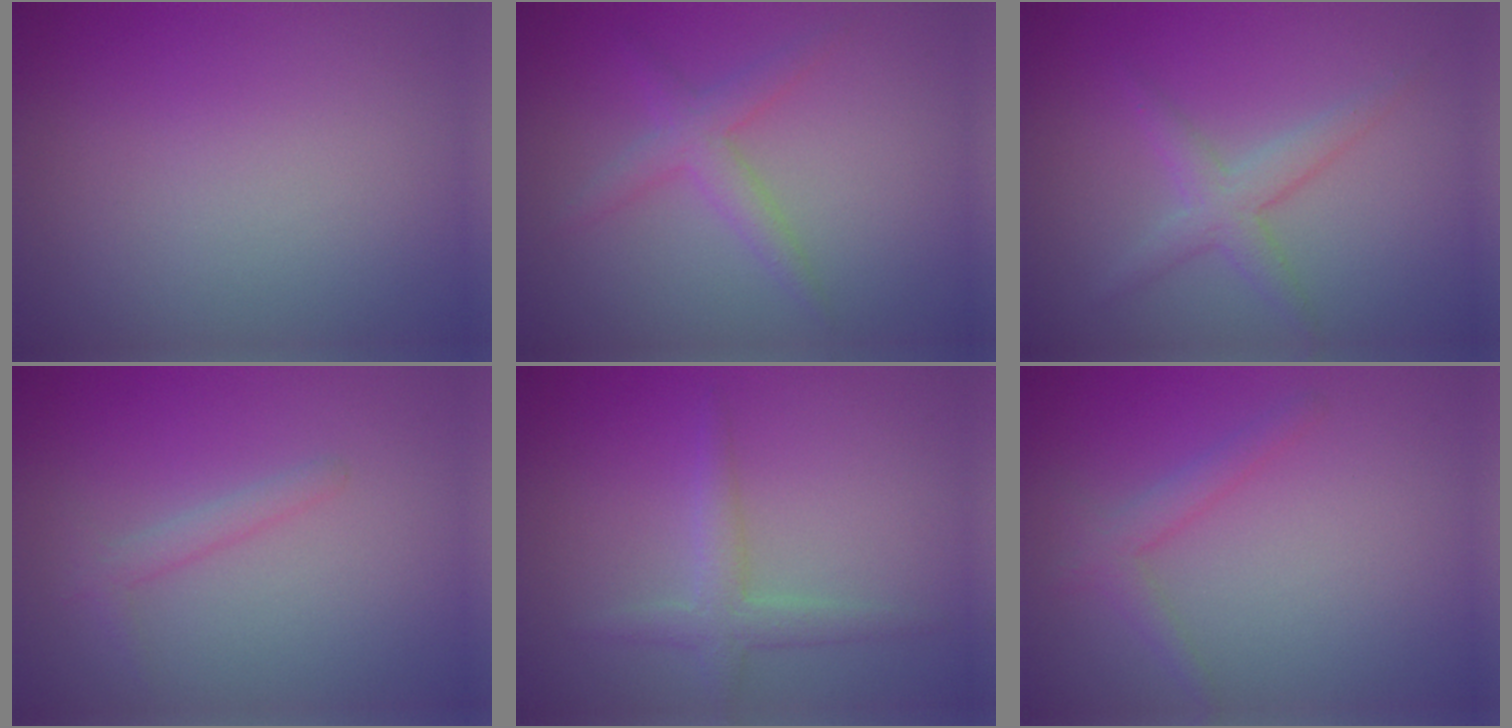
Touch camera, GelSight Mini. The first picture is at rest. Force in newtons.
{"total": 2.4, "press": 2.4, "slide": 0.1}
{"total": 2.5, "press": 2.5, "slide": 0.2}
{"total": 1.3, "press": 1.3, "slide": 0.0}
{"total": 2.3, "press": 2.3, "slide": 0.1}
{"total": 1.8, "press": 1.8, "slide": 0.0}